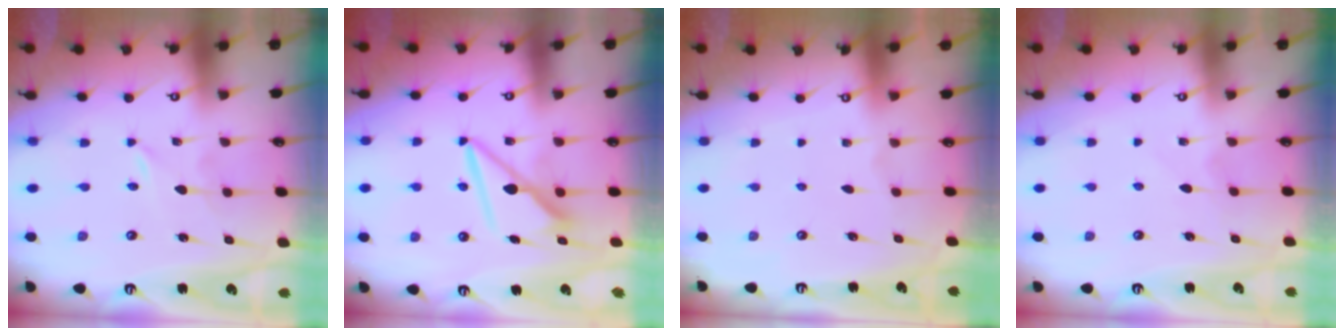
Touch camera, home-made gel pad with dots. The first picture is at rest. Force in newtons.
{"total": 9.0, "press": 8.9, "slide": 0.5}
{"total": 0.0}
{"total": 3.0, "press": 3.0, "slide": 0.3}